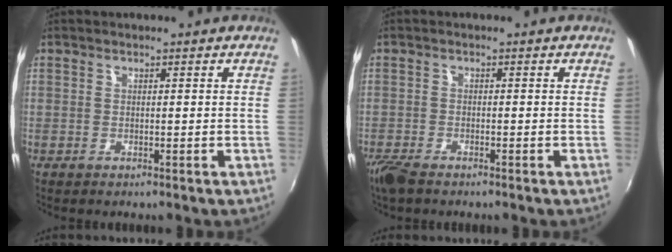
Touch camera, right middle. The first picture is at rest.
{"total": 4.1, "force": [-3.3, 1.2, 2.1], "torque": [-0.058, -0.015, -0.067]}